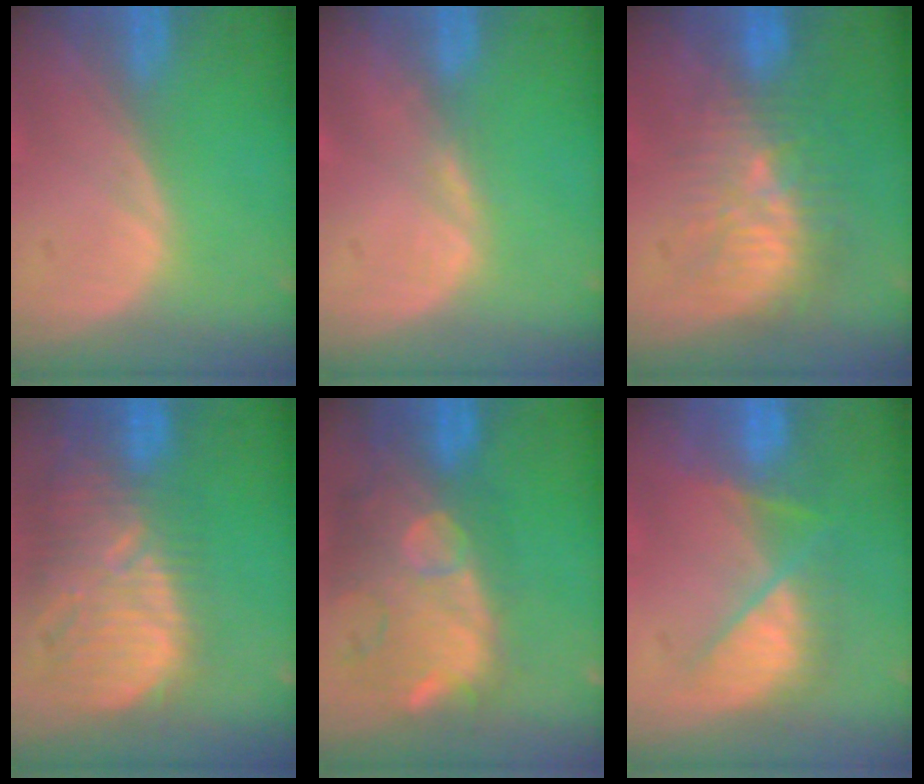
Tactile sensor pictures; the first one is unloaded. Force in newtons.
{"total": 1.1, "press": 1.1, "slide": 0.2}
{"total": 9.6, "press": 8.9, "slide": 3.6}
{"total": 12.8, "press": 11.3, "slide": 6.0}
{"total": 12.5, "press": 11.2, "slide": 5.4}
{"total": 7.6, "press": 7.3, "slide": 2.0}